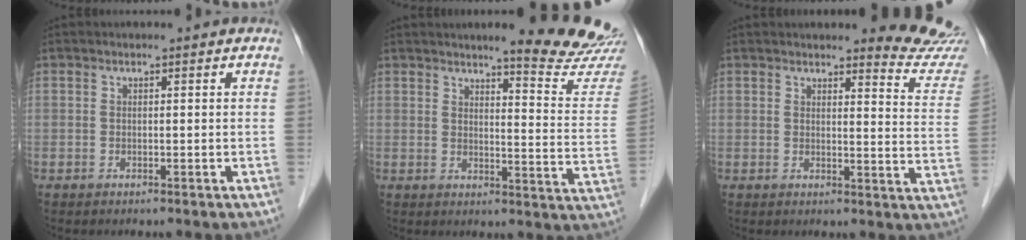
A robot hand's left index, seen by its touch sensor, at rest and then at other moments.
{"total": 13.2, "force": [12.2, -0.8, 4.9], "torque": [-0.054, -0.087, 0.131]}
{"total": 9.0, "force": [8.9, -0.2, 1.3], "torque": [-0.001, -0.081, 0.077]}